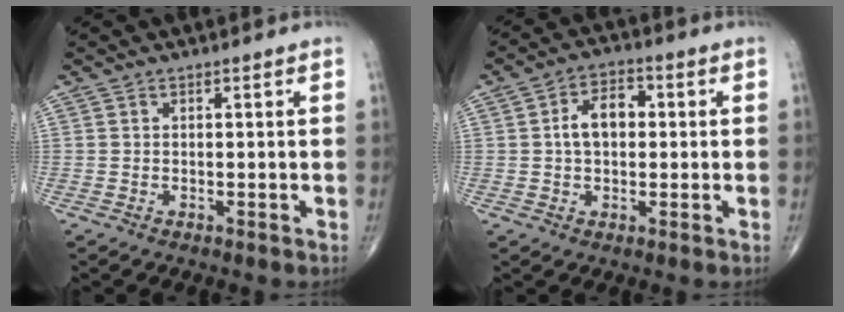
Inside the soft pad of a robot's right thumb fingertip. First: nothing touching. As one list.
[{"total": 7.0, "force": [0.6, 4.6, 5.3], "torque": [-0.080, 0.019, 0.003]}]